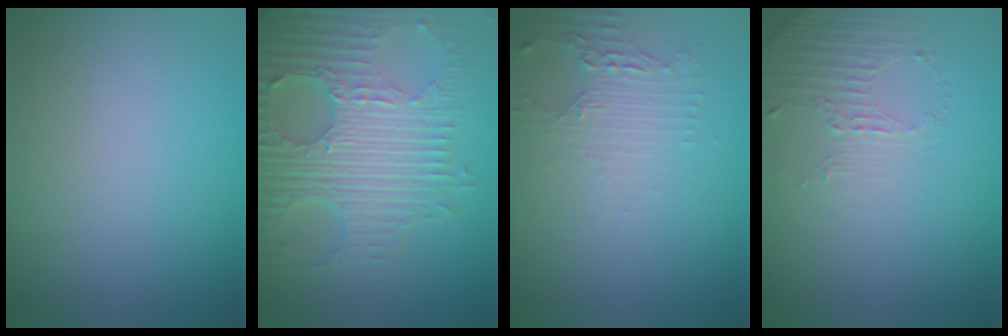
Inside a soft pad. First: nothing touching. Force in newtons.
{"total": 8.1, "press": 5.8, "slide": 5.7}
{"total": 2.1, "press": 1.6, "slide": 1.4}
{"total": 1.4, "press": 0.6, "slide": 1.2}